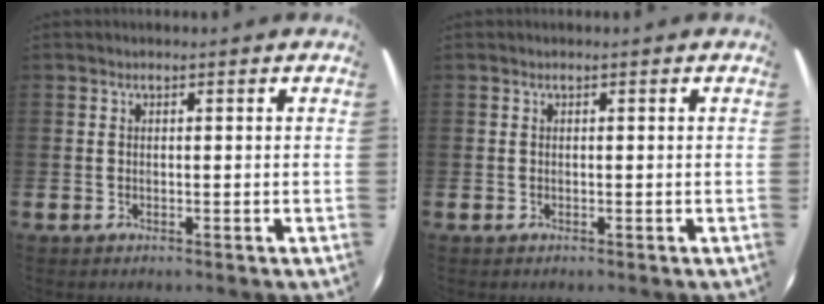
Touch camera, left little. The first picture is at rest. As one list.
[{"total": 0.0}]